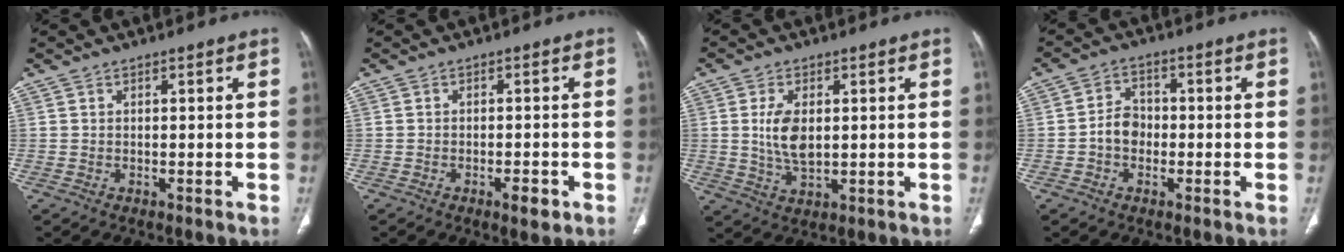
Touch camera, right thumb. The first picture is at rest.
{"total": 3.1, "force": [-1.5, 1.1, 2.4], "torque": [-0.034, 0.003, -0.022]}
{"total": 6.9, "force": [0.9, 3.7, 5.8], "torque": [-0.112, -0.008, 0.022]}
{"total": 4.9, "force": [-1.1, 3.9, 2.7], "torque": [-0.030, 0.019, -0.029]}